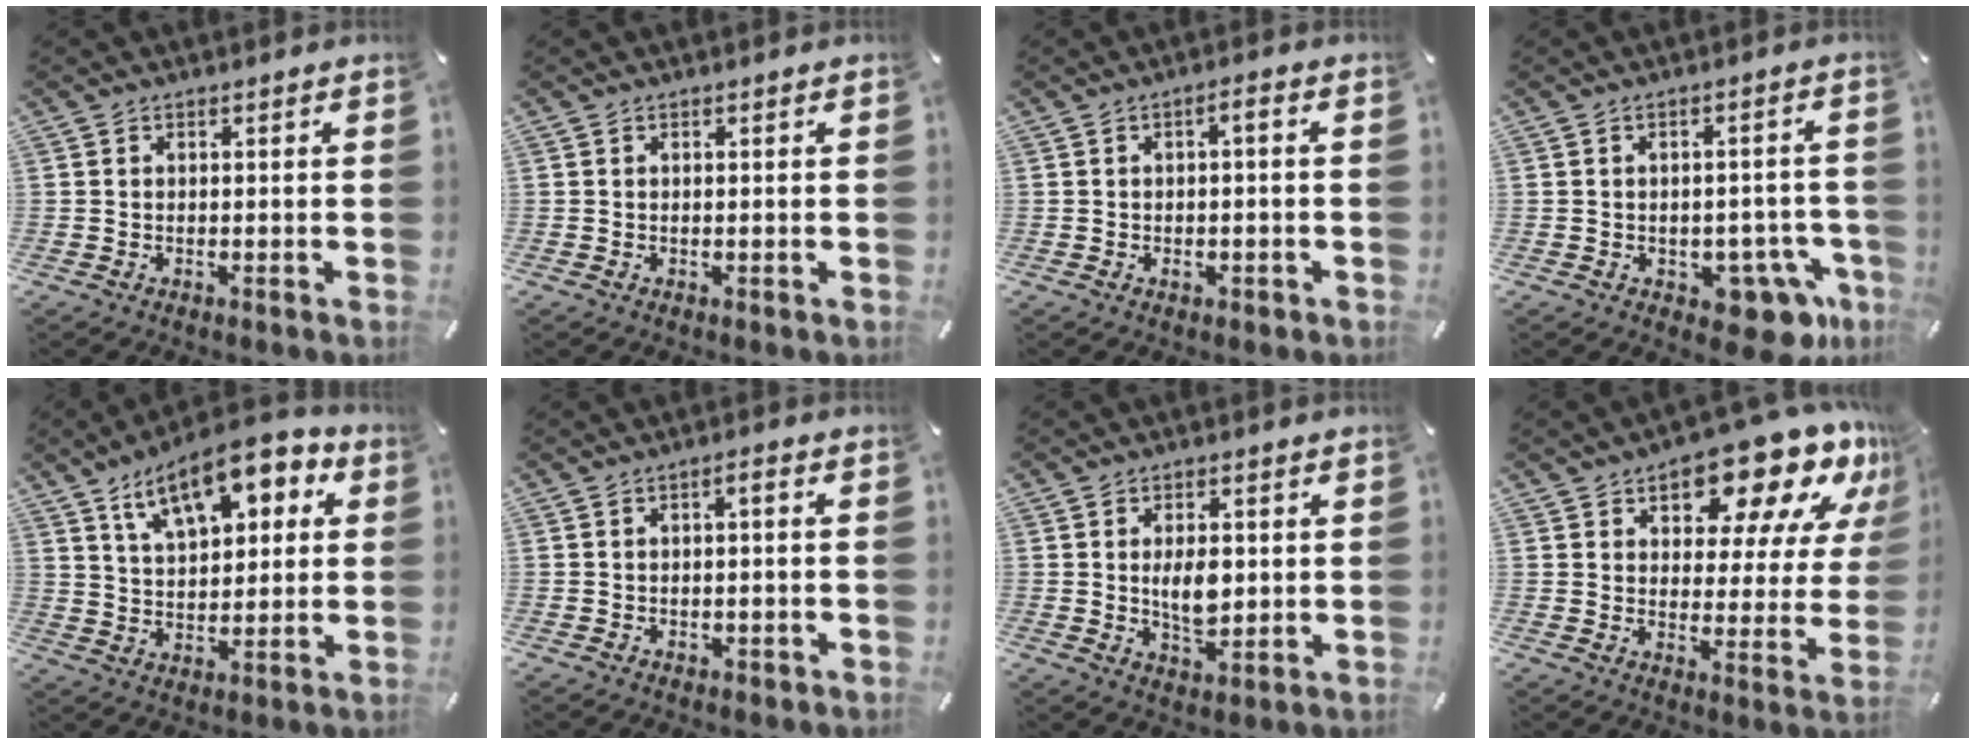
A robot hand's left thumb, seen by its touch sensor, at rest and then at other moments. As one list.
[{"total": 0.0}, {"total": 2.7, "force": [-0.9, 1.3, 2.2], "torque": [-0.038, 0.007, -0.018]}, {"total": 9.4, "force": [-4.4, 5.0, 6.6], "torque": [-0.066, 0.010, -0.070]}, {"total": 14.6, "force": [8.1, 7.2, 9.7], "torque": [-0.163, -0.017, 0.142]}, {"total": 2.1, "force": [-0.4, 1.0, 1.8], "torque": [-0.032, 0.006, -0.009]}, {"total": 7.1, "force": [0.8, 4.4, 5.6], "torque": [-0.092, -0.009, 0.006]}, {"total": 16.8, "force": [12.8, 7.1, 8.3], "torque": [-0.117, -0.101, 0.211]}]